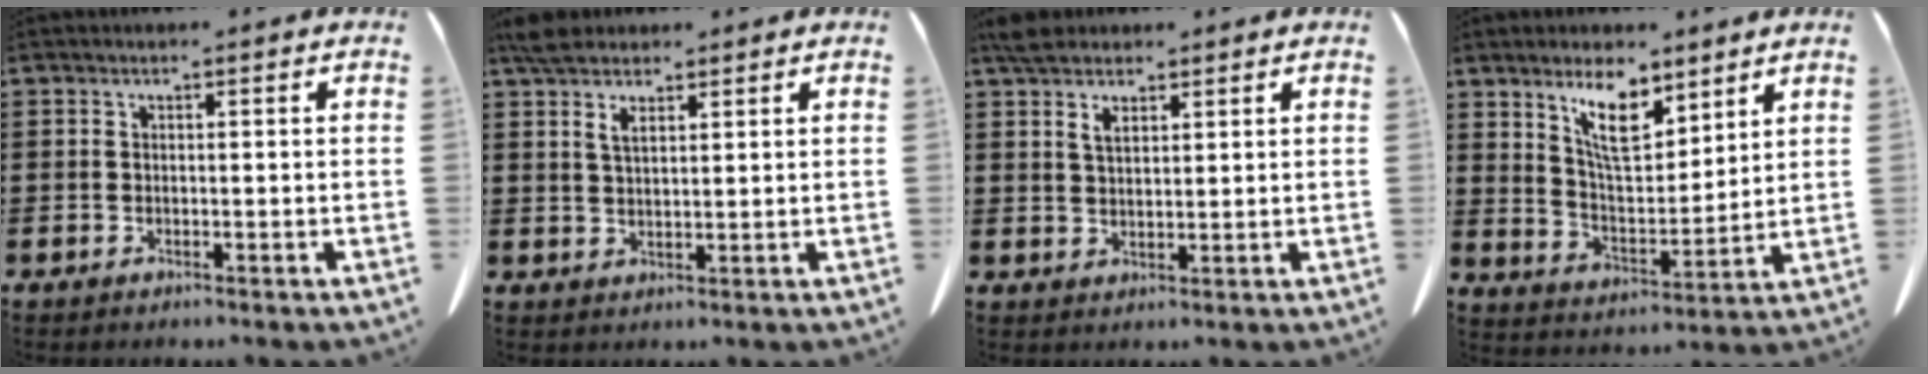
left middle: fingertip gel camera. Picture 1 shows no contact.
{"total": 3.9, "force": [2.7, 1.4, 2.4], "torque": [-0.055, 0.006, 0.050]}
{"total": 3.5, "force": [2.5, 1.6, 2.0], "torque": [-0.046, 0.007, 0.046]}
{"total": 8.8, "force": [6.3, 3.1, 5.3], "torque": [-0.099, -0.026, 0.111]}